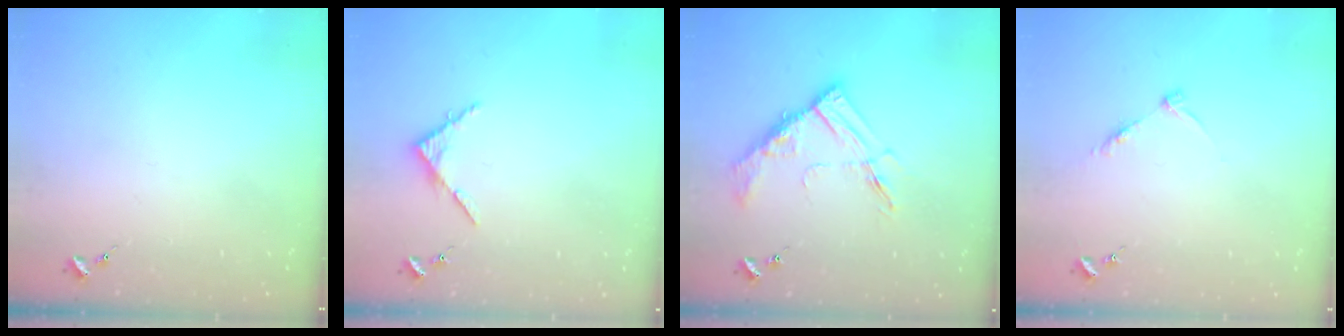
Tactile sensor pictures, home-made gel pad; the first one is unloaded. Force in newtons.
{"total": 3.8, "press": 3.8, "slide": 0.4}
{"total": 12.4, "press": 12.4, "slide": 0.9}
{"total": 6.2, "press": 6.2, "slide": 0.7}